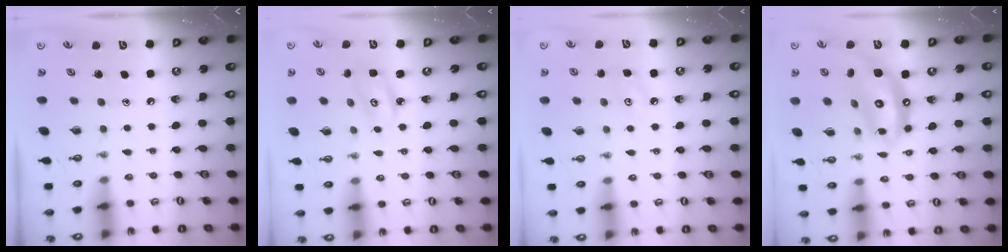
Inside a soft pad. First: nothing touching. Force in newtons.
{"total": 3.5, "press": 3.5, "slide": 0.2}
{"total": 4.1, "press": 4.0, "slide": 0.7}
{"total": 14.1, "press": 14.1, "slide": 1.4}